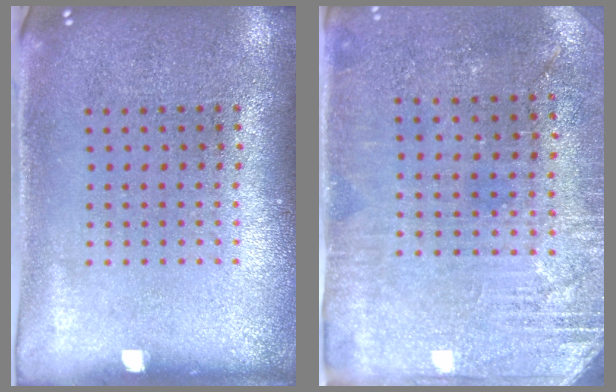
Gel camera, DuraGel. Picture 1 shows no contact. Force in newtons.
{"total": 2.8, "press": 2.6, "slide": 1.0}